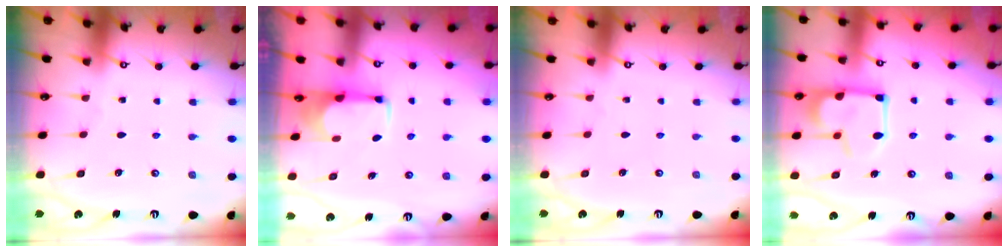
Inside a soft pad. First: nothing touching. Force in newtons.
{"total": 1.6, "press": 1.5, "slide": 0.6}
{"total": 1.5, "press": 1.4, "slide": 0.6}
{"total": 13.6, "press": 13.5, "slide": 1.1}